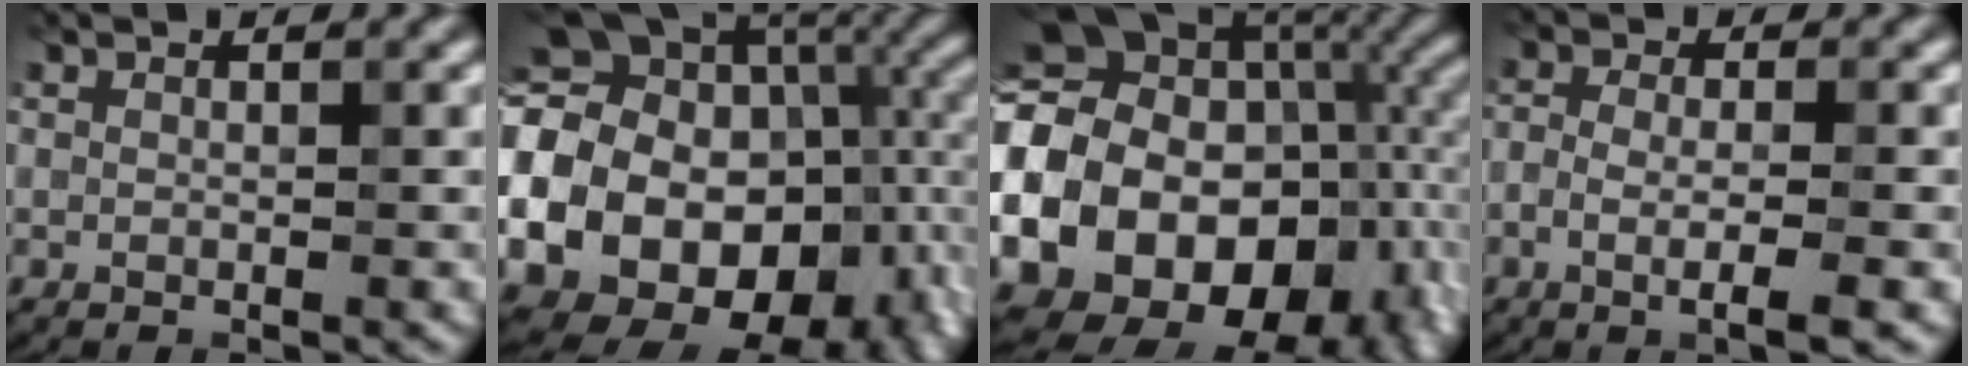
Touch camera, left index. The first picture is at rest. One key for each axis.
{"total": 23.0, "fx": -3.7, "fy": 17.8, "fz": 14.0, "tx": -0.251, "ty": -0.017, "tz": -0.085}
{"total": 21.2, "fx": -4.5, "fy": 15.9, "fz": 13.3, "tx": -0.262, "ty": -0.012, "tz": -0.069}
{"total": 3.6, "fx": -1.1, "fy": 1.0, "fz": 3.2, "tx": -0.061, "ty": -0.004, "tz": -0.024}